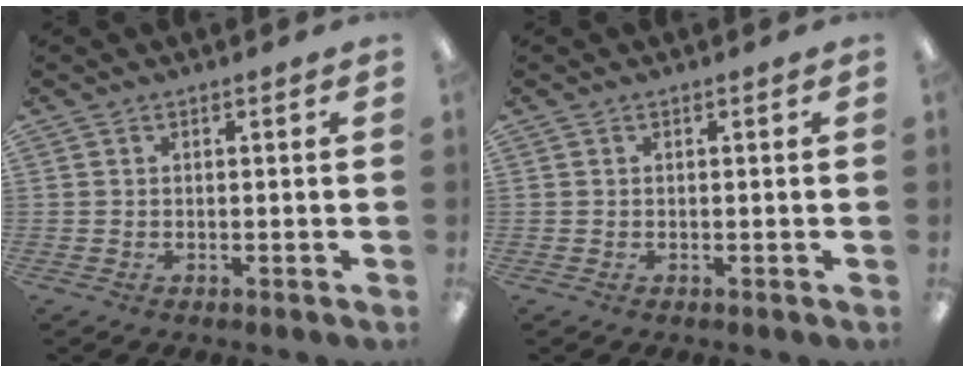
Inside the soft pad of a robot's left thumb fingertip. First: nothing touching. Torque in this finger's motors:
{"motor_torque": [-0.01, 0.01, 0.00, 0.00, 0.00]}